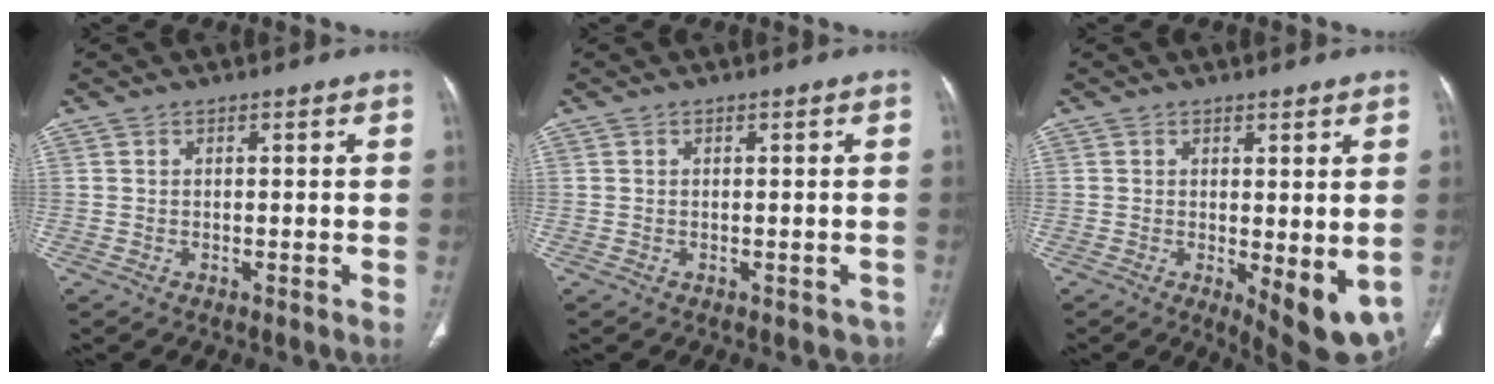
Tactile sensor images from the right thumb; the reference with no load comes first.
{"total": 1.6, "force": [-0.8, 1.3, 0.4], "torque": [0.011, 0.007, -0.010]}
{"total": 9.3, "force": [-1.2, 3.6, 8.4], "torque": [-0.100, -0.024, -0.005]}